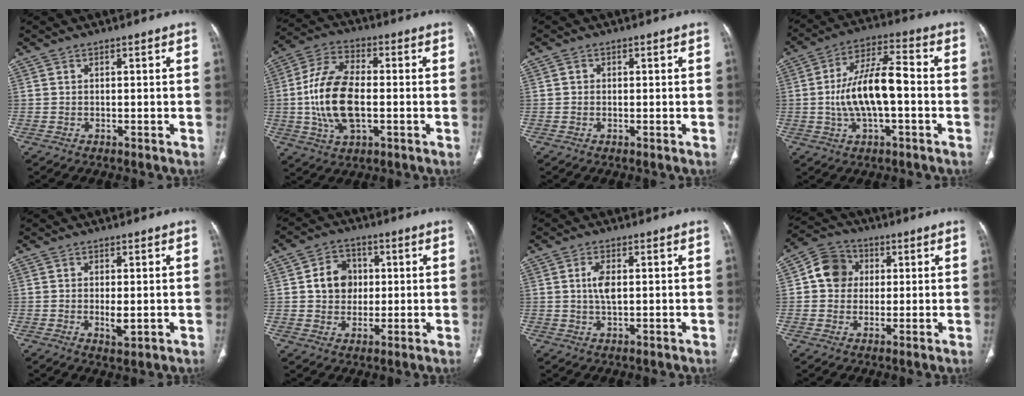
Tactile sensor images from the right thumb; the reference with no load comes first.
{"total": 15.1, "force": [-1.4, 7.8, 12.8], "torque": [-0.258, 0.015, -0.027]}
{"total": 0.8, "force": [0.0, 0.7, 0.2], "torque": [0.001, 0.003, -0.001]}
{"total": 13.4, "force": [-1.5, 5.3, 12.2], "torque": [-0.227, 0.033, -0.030]}
{"total": 2.9, "force": [-0.3, 1.1, 2.7], "torque": [-0.051, -0.009, -0.003]}
{"total": 8.1, "force": [1.0, 6.9, 4.1], "torque": [-0.033, 0.003, 0.012]}
{"total": 3.8, "force": [0.5, 1.7, 3.3], "torque": [-0.068, -0.001, 0.009]}
{"total": 8.3, "force": [1.3, 7.4, 3.5], "torque": [-0.038, 0.009, 0.013]}